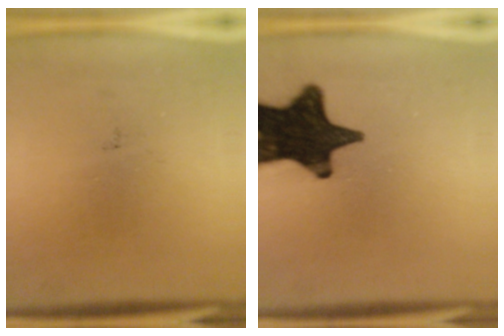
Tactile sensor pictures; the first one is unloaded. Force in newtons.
{"total": 17.4}